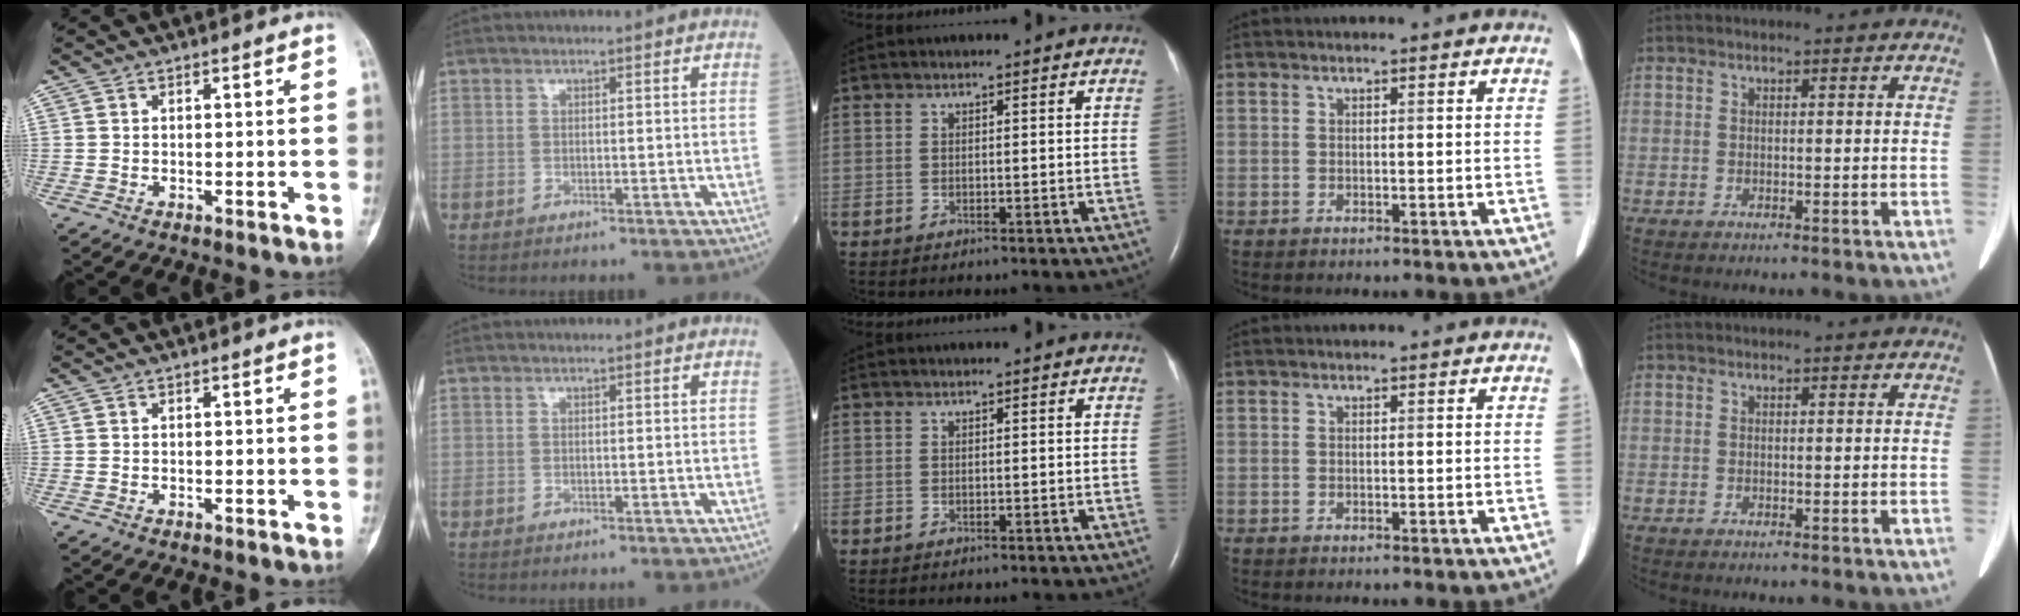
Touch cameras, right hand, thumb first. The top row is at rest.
{}